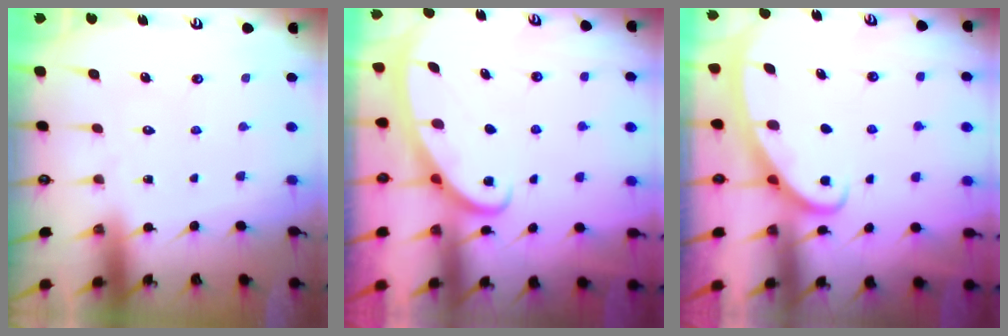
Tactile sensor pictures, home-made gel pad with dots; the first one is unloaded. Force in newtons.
{"total": 2.6, "press": 2.5, "slide": 0.4}
{"total": 2.6, "press": 2.6, "slide": 0.4}